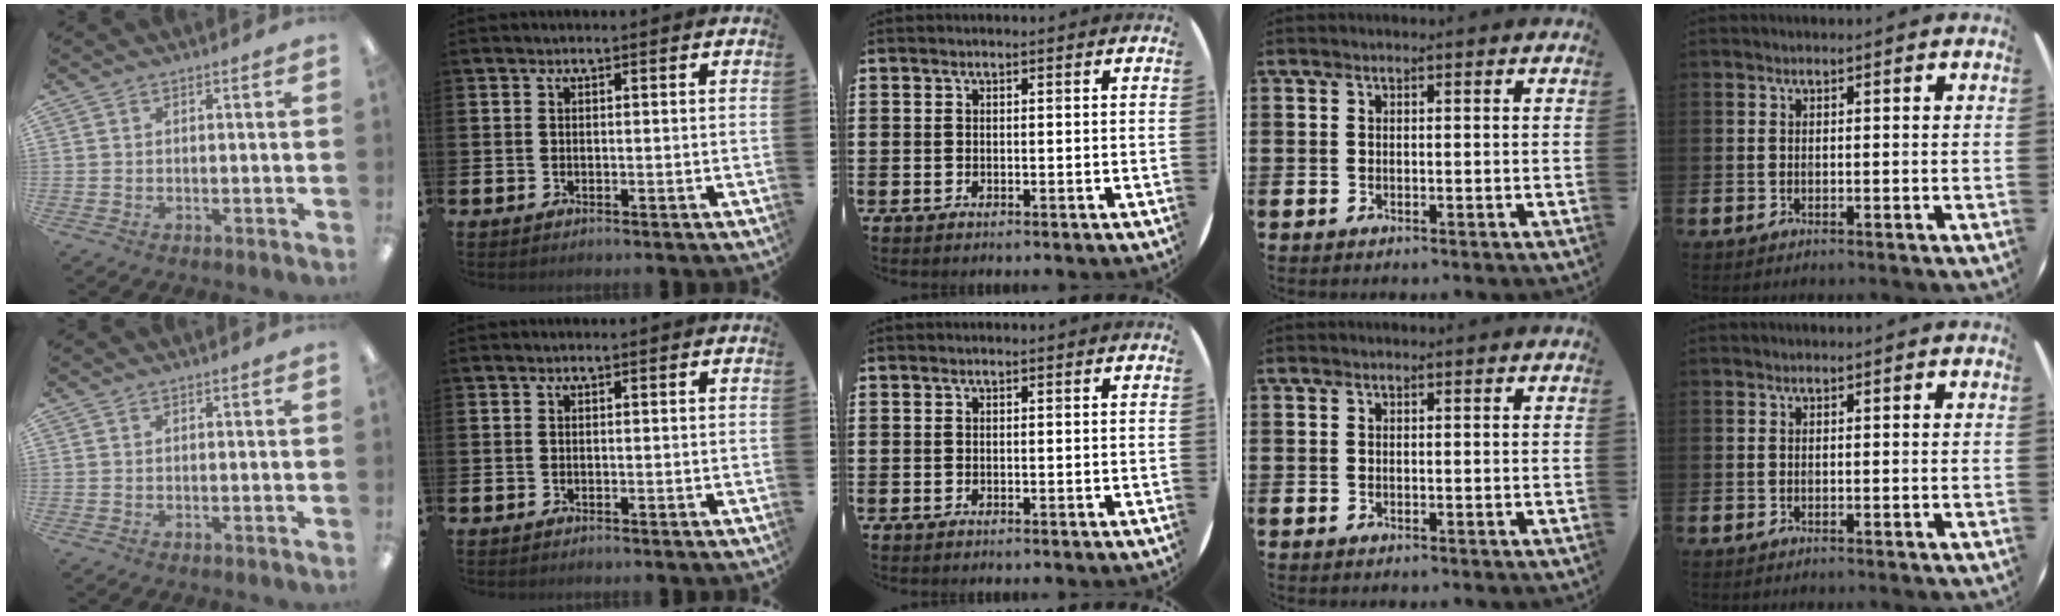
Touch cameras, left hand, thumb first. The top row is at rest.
{}